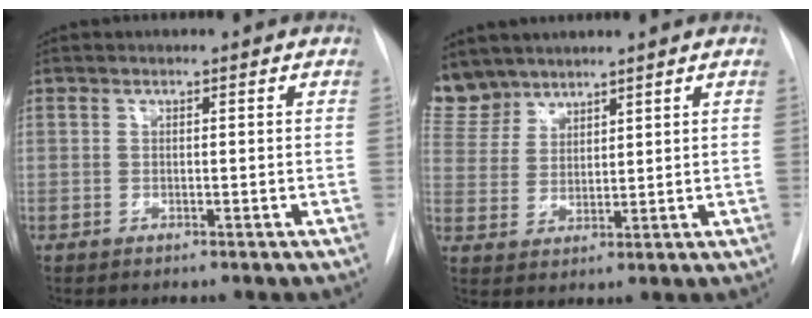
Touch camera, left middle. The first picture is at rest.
{"total": 7.0, "force": [6.4, 3.0, 0.1], "torque": [-0.001, 0.006, 0.138]}